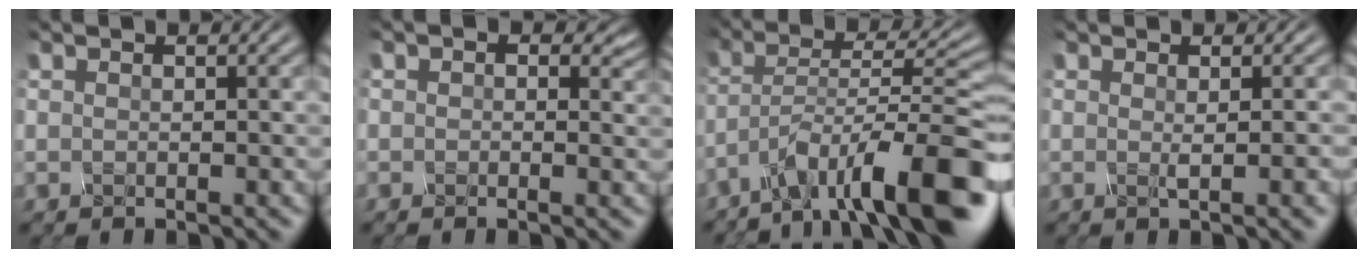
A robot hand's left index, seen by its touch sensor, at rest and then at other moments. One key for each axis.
{"total": 1.2, "fx": 0.0, "fy": 0.9, "fz": 0.7, "tx": -0.020, "ty": -0.002, "tz": 0.022}
{"total": 11.1, "fx": -7.7, "fy": 1.9, "fz": 7.8, "tx": -0.134, "ty": 0.013, "tz": -0.112}
{"total": 1.7, "fx": -0.4, "fy": 0.2, "fz": 1.7, "tx": -0.035, "ty": 0.002, "tz": 0.004}